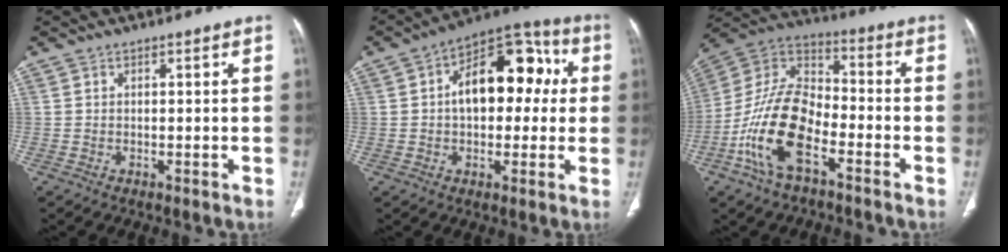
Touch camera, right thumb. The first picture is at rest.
{"total": 16.9, "force": [2.2, 10.2, 13.3], "torque": [-0.149, 0.044, 0.024]}
{"total": 16.9, "force": [-6.8, 8.5, 12.9], "torque": [-0.241, 0.052, -0.134]}